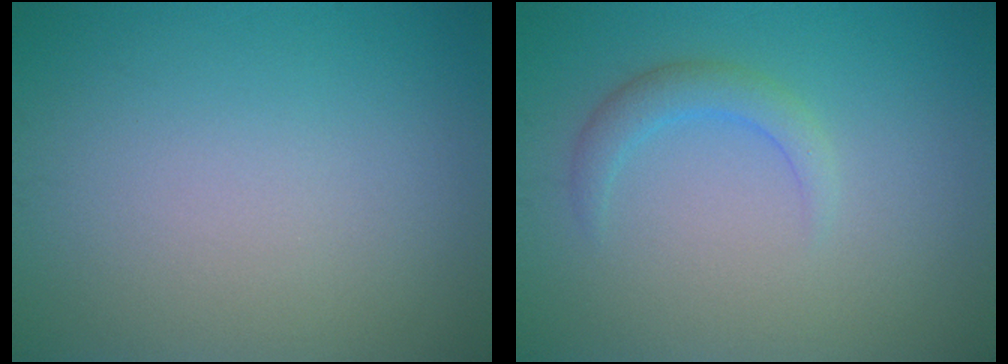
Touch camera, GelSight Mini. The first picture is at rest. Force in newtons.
{"total": 2.0, "press": 2.0, "slide": 0.1}